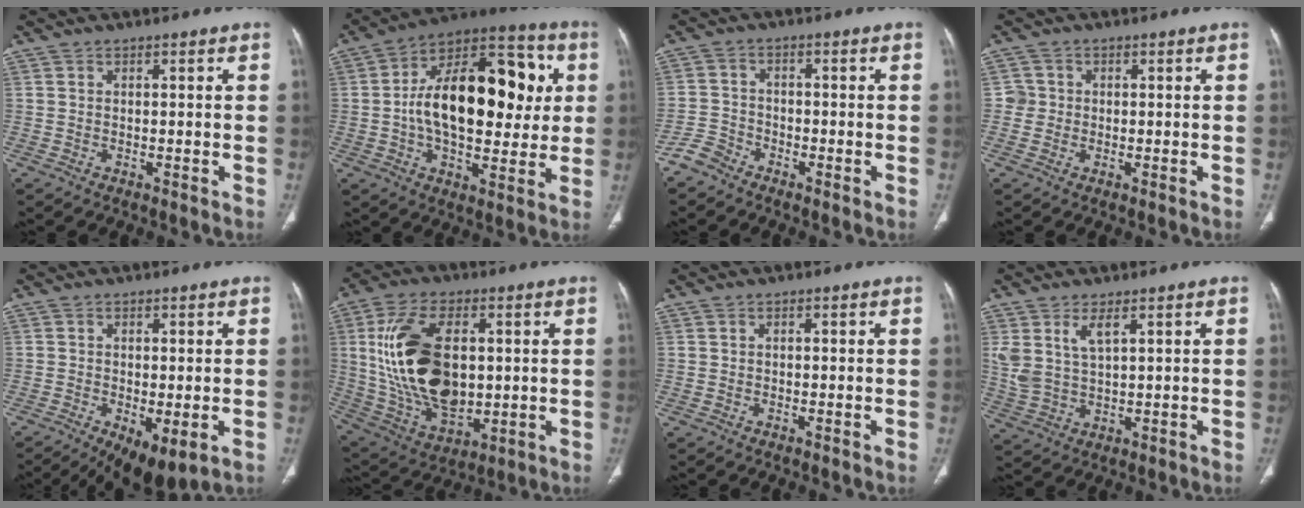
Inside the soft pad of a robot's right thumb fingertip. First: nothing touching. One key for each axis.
{"total": 25.0, "fx": 2.6, "fy": 13.6, "fz": 20.9, "tx": -0.295, "ty": 0.020, "tz": 0.031}
{"total": 3.3, "fx": -2.9, "fy": 1.5, "fz": 0.0, "tx": 0.006, "ty": 0.005, "tz": -0.066}
{"total": 2.2, "fx": -0.1, "fy": 2.2, "fz": 0.1, "tx": 0.015, "ty": 0.008, "tz": -0.006}
{"total": 10.0, "fx": -4.3, "fy": 4.3, "fz": 8.0, "tx": -0.130, "ty": -0.016, "tz": -0.061}
{"total": 21.8, "fx": 2.4, "fy": 12.6, "fz": 17.6, "tx": -0.327, "ty": -0.014, "tz": 0.058}
{"total": 0.0}
{"total": 6.0, "fx": 2.8, "fy": 2.5, "fz": 4.7, "tx": -0.104, "ty": -0.015, "tz": 0.070}